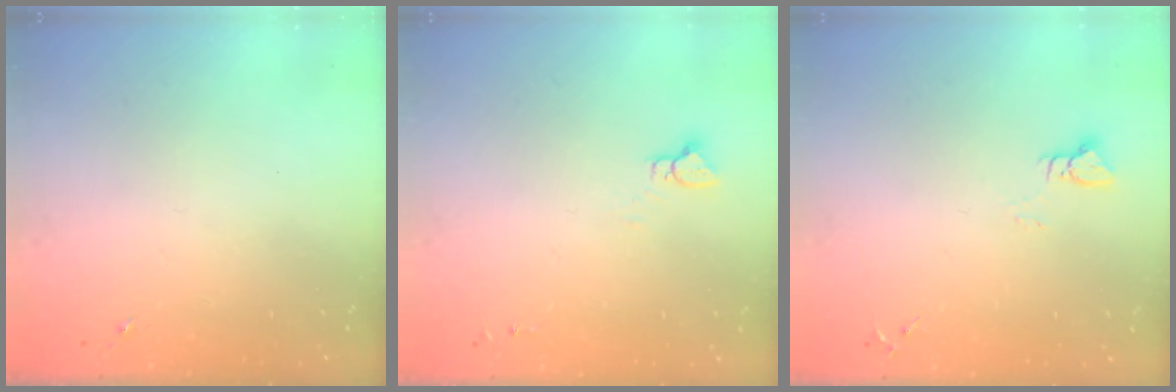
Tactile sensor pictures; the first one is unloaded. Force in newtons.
{"total": 3.2, "press": 3.2, "slide": 0.2}
{"total": 2.9, "press": 2.9, "slide": 0.3}